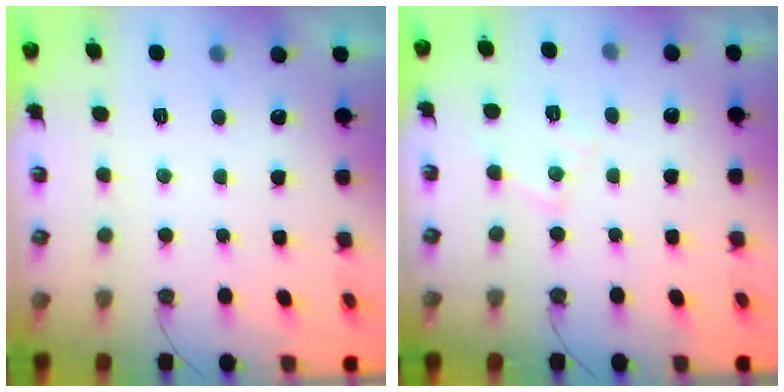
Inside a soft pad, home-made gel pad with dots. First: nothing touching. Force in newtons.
{"total": 6.9, "press": 6.9, "slide": 0.5}